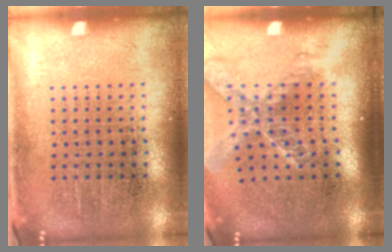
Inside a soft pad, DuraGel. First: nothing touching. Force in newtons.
{"total": 1.9, "press": 1.5, "slide": 1.3}